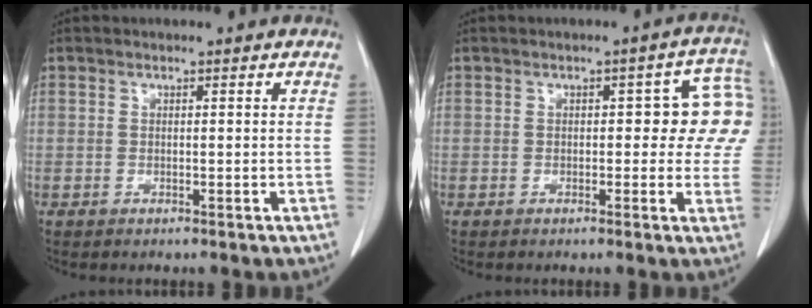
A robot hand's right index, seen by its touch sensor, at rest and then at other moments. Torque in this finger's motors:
{"motor_torque": [0.44, 0.35, 0.35, 0.02]}